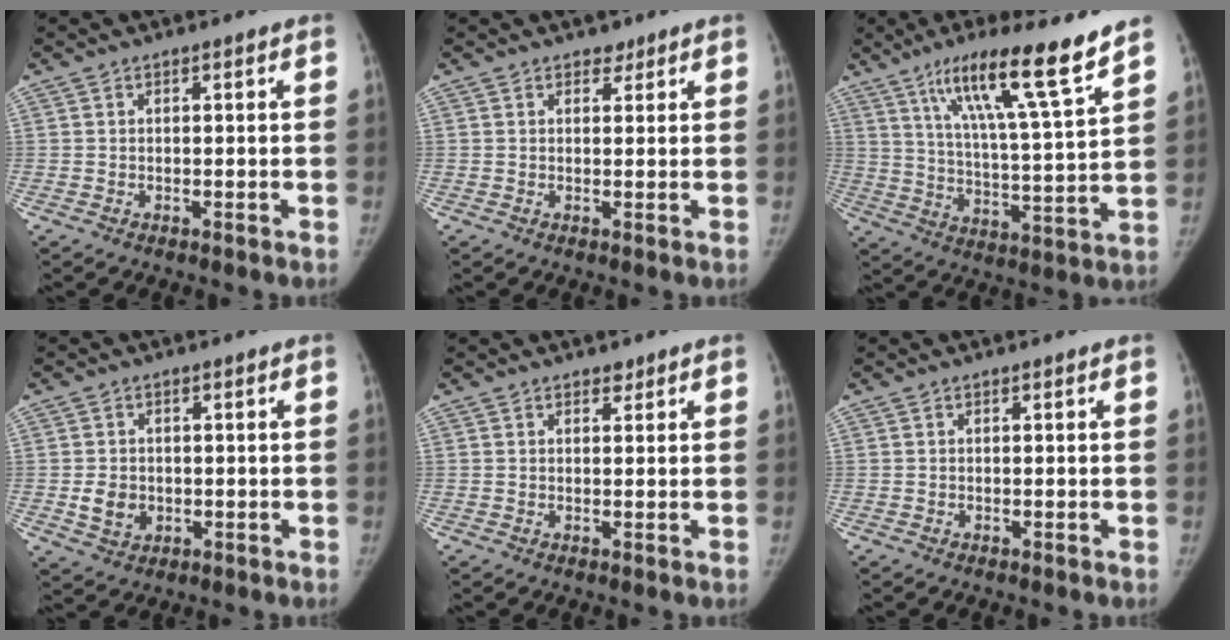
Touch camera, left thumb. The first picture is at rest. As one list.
[{"total": 1.6, "force": [1.1, 1.1, 0.3], "torque": [0.010, -0.006, 0.012]}, {"total": 17.1, "force": [11.4, 1.0, 12.7], "torque": [-0.197, -0.056, 0.188]}, {"total": 4.4, "force": [-0.4, 3.7, 2.3], "torque": [-0.025, 0.000, 0.002]}, {"total": 1.2, "force": [0.9, 0.7, 0.2], "torque": [0.006, -0.006, 0.011]}, {"total": 0.0}]